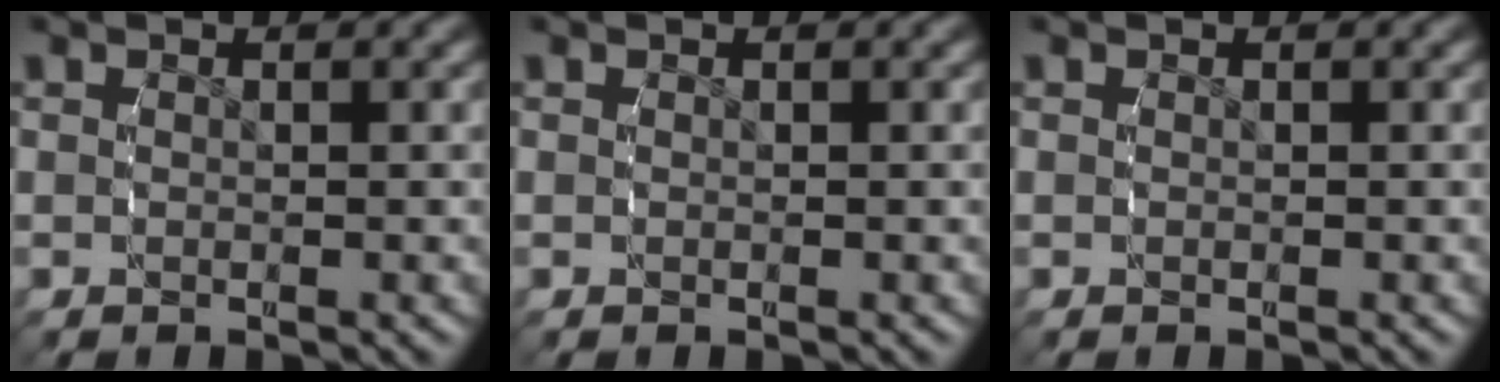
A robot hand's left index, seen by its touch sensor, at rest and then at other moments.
{"total": 0.0}
{"total": 0.0}